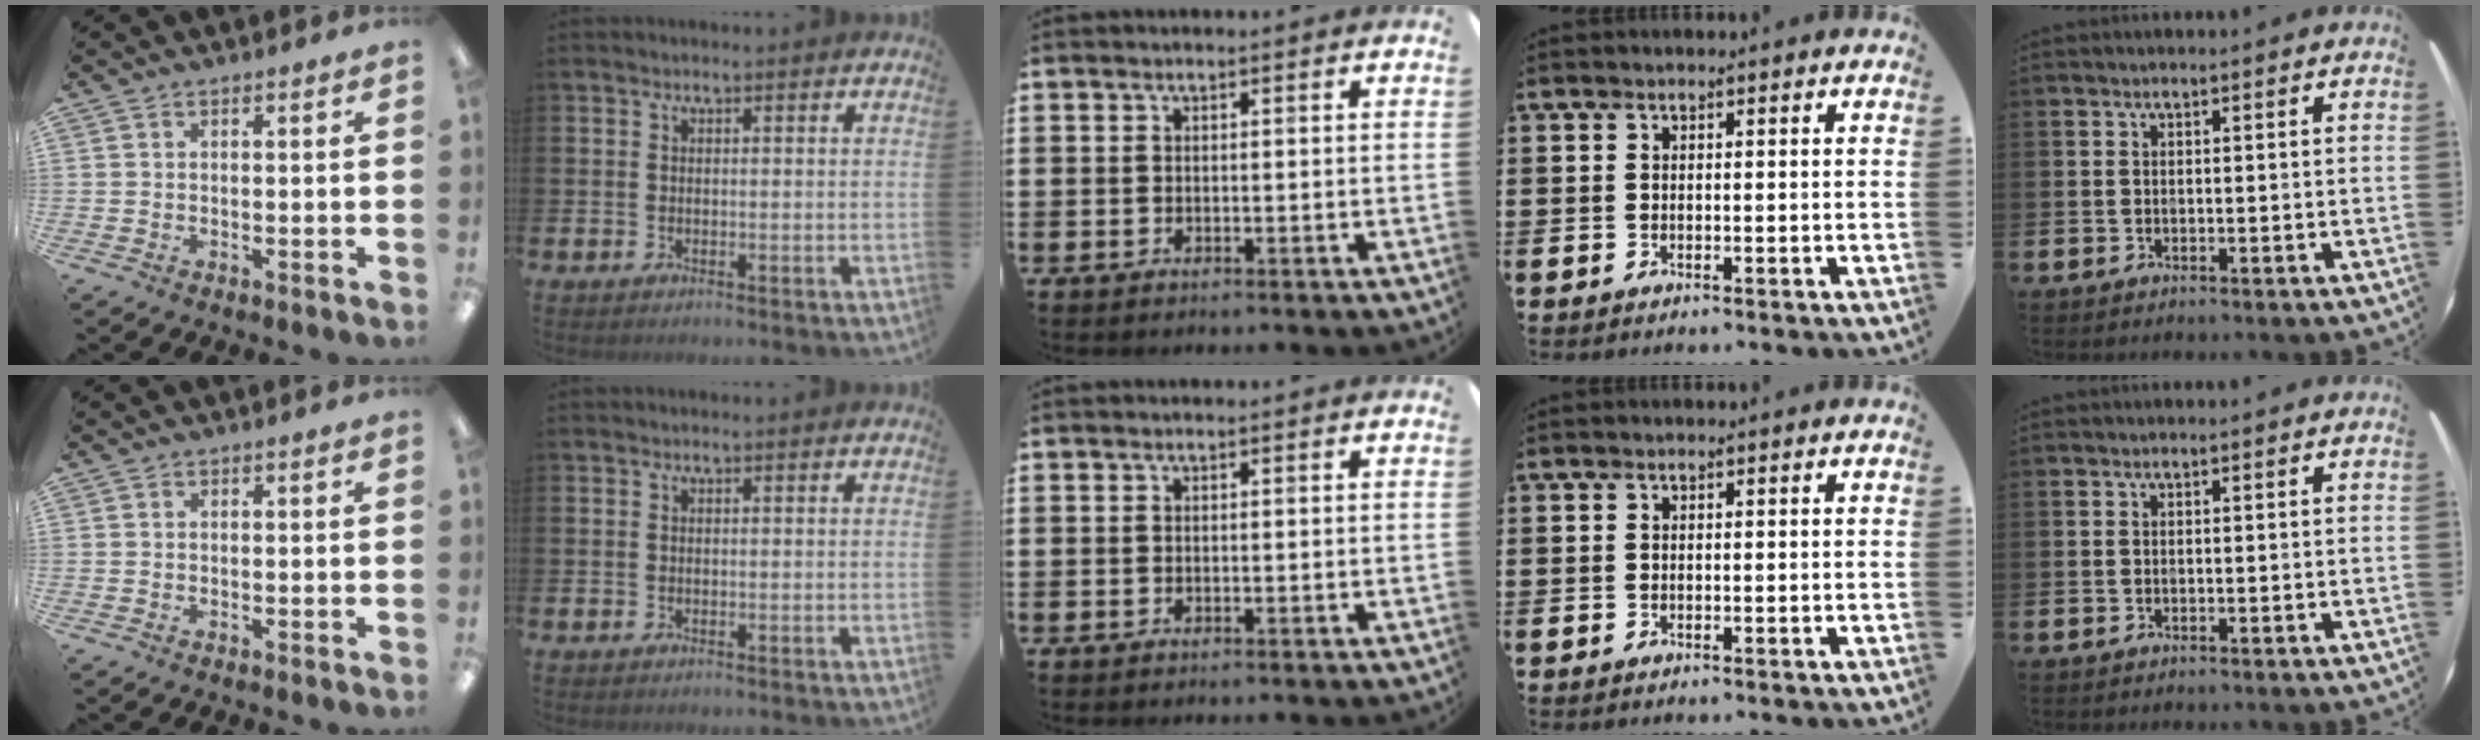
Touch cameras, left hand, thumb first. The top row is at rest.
{}